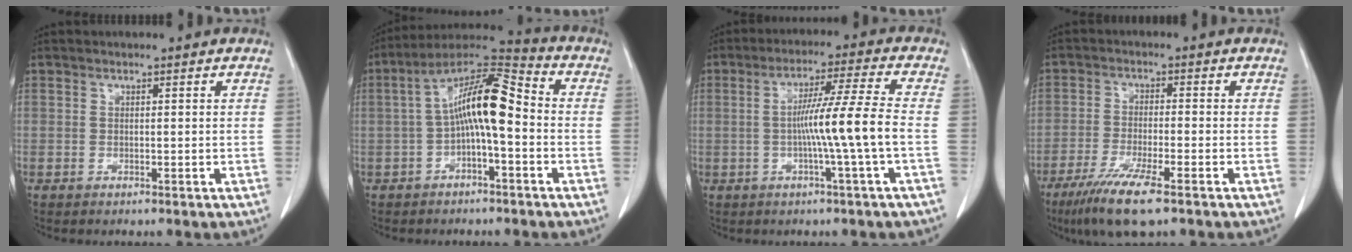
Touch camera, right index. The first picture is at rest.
{"total": 11.5, "force": [-0.8, 2.6, 11.2], "torque": [-0.203, 0.039, -0.017]}
{"total": 9.1, "force": [-1.5, -2.1, 8.7], "torque": [-0.154, 0.006, -0.025]}
{"total": 8.5, "force": [-5.5, 0.7, 6.4], "torque": [-0.119, -0.022, -0.092]}